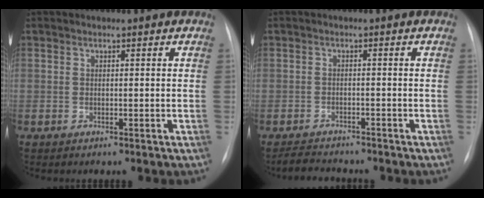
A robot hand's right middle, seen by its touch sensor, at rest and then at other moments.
{"total": 4.6, "force": [-4.3, 0.8, 1.1], "torque": [-0.021, -0.015, -0.070]}